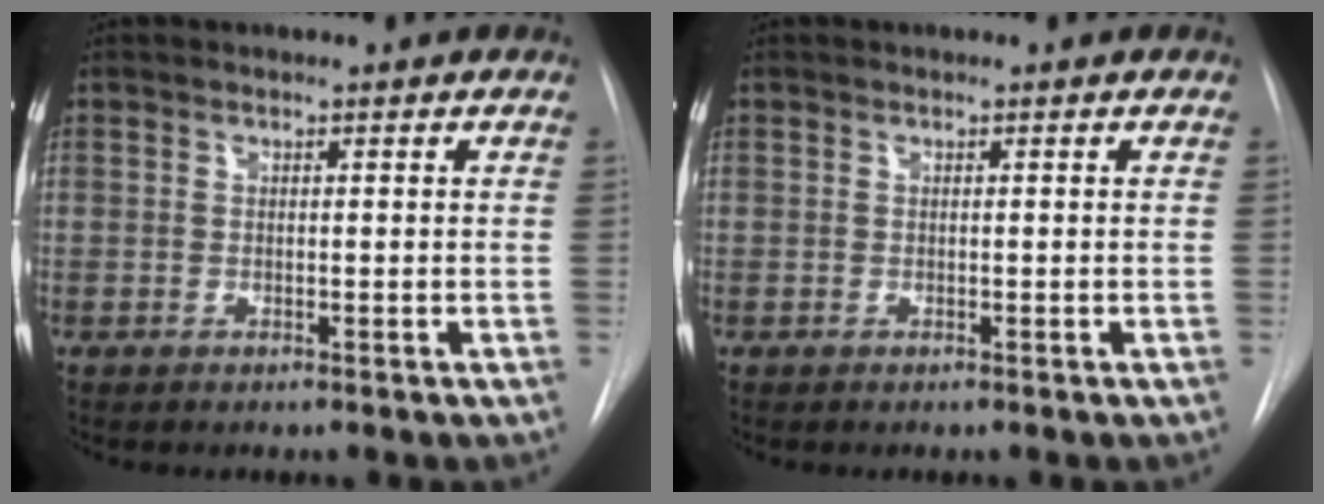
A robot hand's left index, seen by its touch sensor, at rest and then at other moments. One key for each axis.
{"total": 0.0}